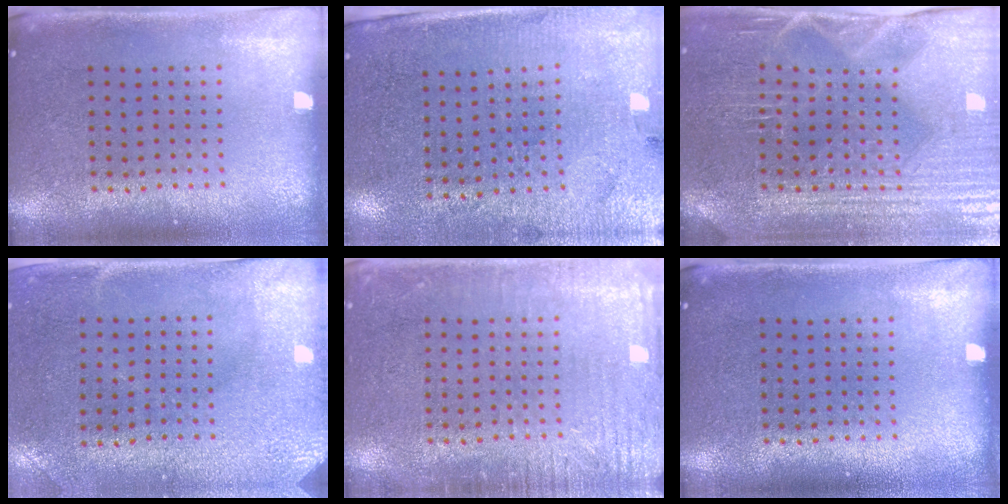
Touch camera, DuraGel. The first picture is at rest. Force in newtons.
{"total": 3.1, "press": 2.8, "slide": 1.3}
{"total": 4.3, "press": 4.2, "slide": 1.1}
{"total": 3.0, "press": 2.4, "slide": 1.8}
{"total": 3.0, "press": 3.0, "slide": 0.3}
{"total": 0.0}